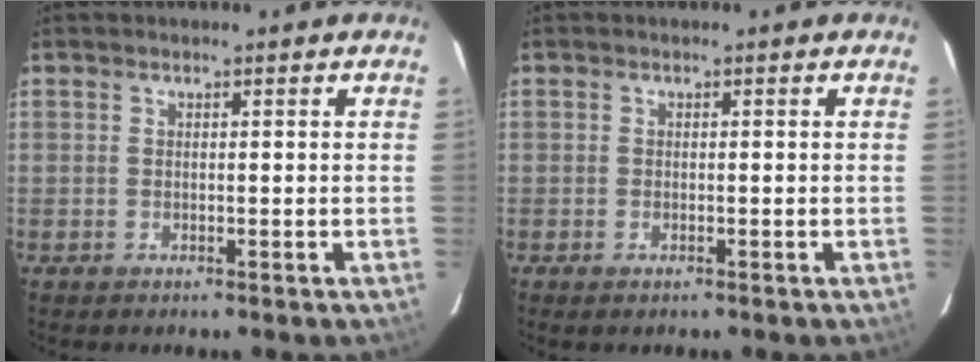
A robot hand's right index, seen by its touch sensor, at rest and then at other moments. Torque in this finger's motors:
{"motor_torque": [-0.07, -0.04, -0.07, 0.02]}